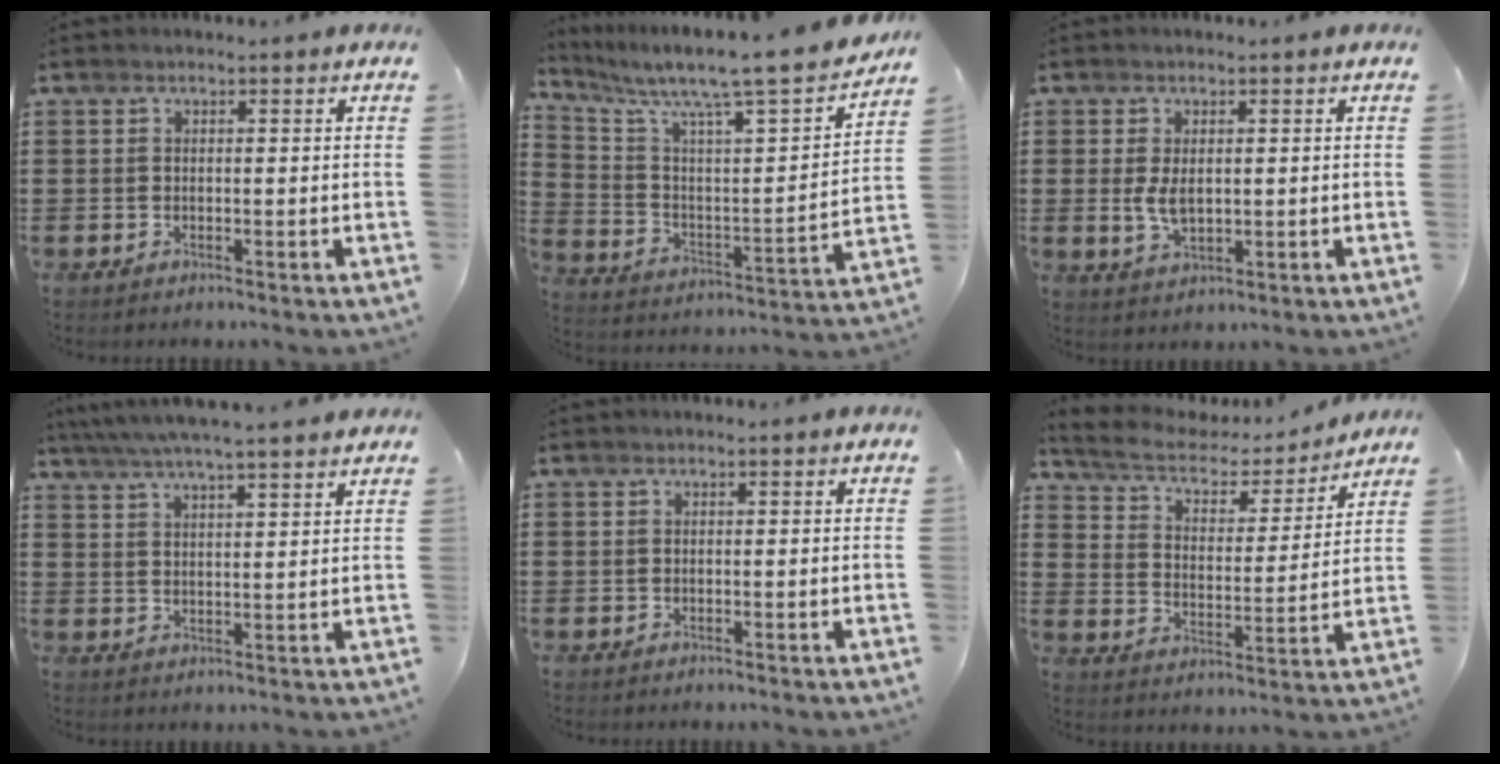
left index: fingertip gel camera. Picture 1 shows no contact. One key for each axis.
{"total": 8.2, "fx": 6.9, "fy": 0.4, "fz": 4.3, "tx": -0.117, "ty": -0.059, "tz": 0.106}
{"total": 3.9, "fx": 0.1, "fy": 2.1, "fz": 3.2, "tx": -0.079, "ty": 0.000, "tz": -0.003}
{"total": 4.8, "fx": 4.3, "fy": -0.1, "fz": 2.2, "tx": -0.056, "ty": -0.018, "tz": 0.074}
{"total": 0.0}
{"total": 5.1, "fx": 4.4, "fy": 1.7, "fz": 2.0, "tx": -0.062, "ty": -0.026, "tz": 0.070}